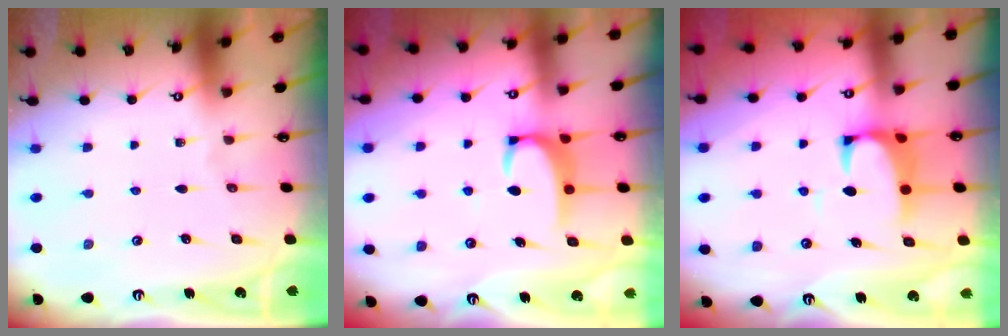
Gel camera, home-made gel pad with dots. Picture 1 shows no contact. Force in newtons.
{"total": 3.5, "press": 3.5, "slide": 0.3}
{"total": 2.5, "press": 2.3, "slide": 1.1}